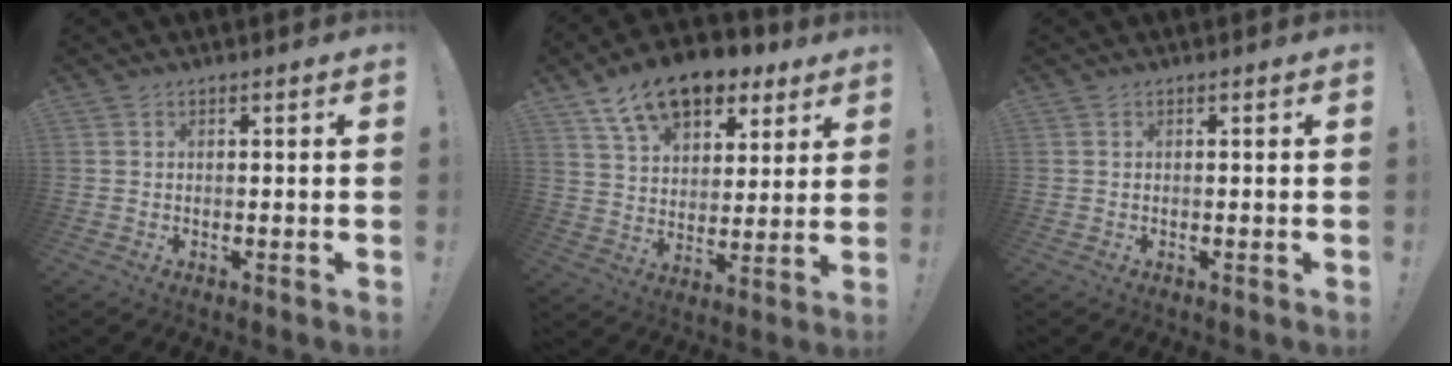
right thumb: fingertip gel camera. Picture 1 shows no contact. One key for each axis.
{"total": 15.3, "fx": 10.3, "fy": 8.4, "fz": 7.5, "tx": -0.126, "ty": -0.066, "tz": 0.189}
{"total": 0.0}